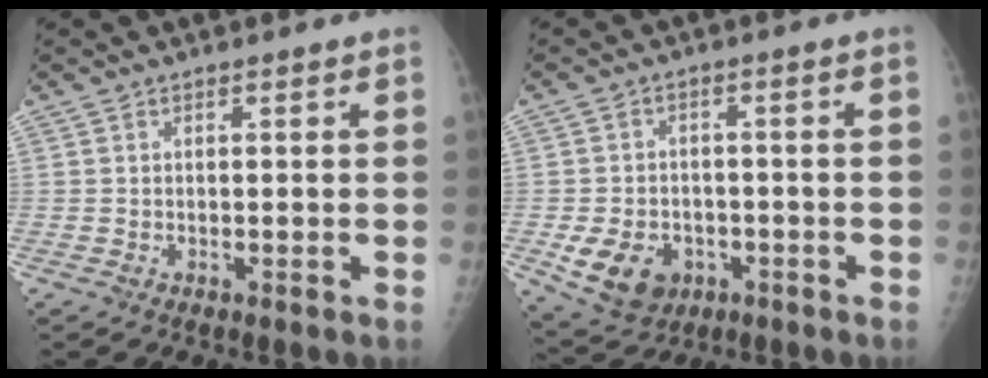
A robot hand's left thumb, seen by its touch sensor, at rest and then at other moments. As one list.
[{"total": 9.9, "force": [-3.4, 7.6, 5.3], "torque": [-0.081, 0.012, -0.042]}]